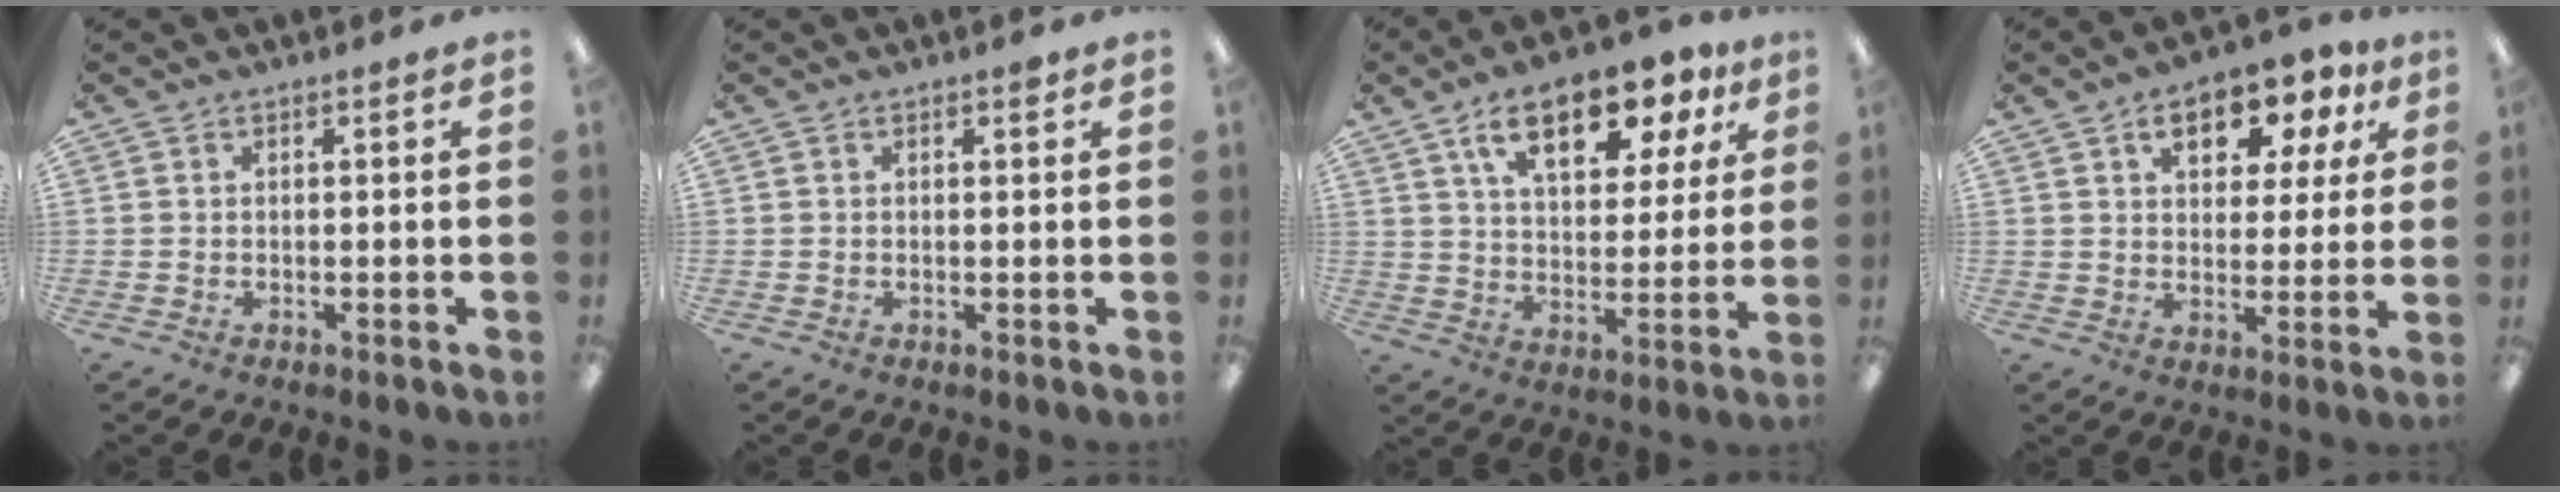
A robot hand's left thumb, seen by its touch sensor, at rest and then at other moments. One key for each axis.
{"total": 0.9, "fx": 0.6, "fy": 0.3, "fz": 0.6, "tx": -0.005, "ty": -0.002, "tz": 0.008}
{"total": 16.2, "fx": 9.7, "fy": 7.5, "fz": 10.5, "tx": -0.162, "ty": -0.033, "tz": 0.165}
{"total": 10.8, "fx": 5.7, "fy": 5.9, "fz": 6.9, "tx": -0.089, "ty": -0.016, "tz": 0.095}